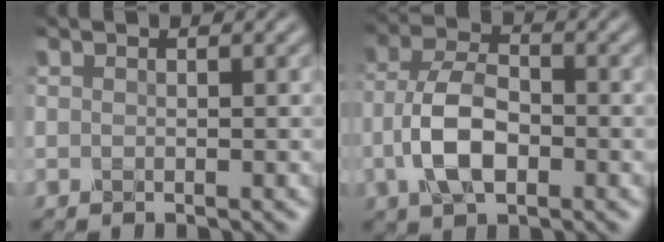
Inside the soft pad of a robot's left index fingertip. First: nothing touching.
{"total": 5.9, "force": [-1.6, 3.2, 4.7], "torque": [-0.096, 0.003, -0.037]}